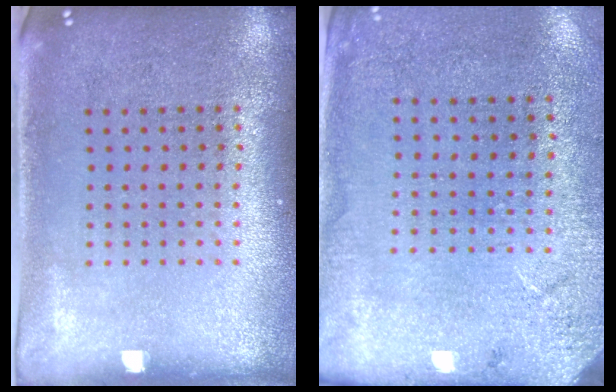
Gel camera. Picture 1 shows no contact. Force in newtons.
{"total": 2.6, "press": 2.4, "slide": 1.1}